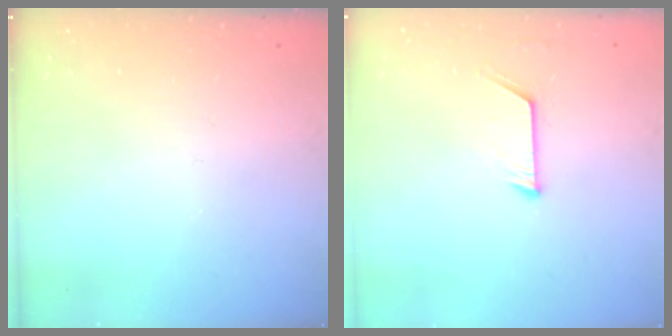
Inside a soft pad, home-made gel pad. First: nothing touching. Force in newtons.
{"total": 6.3, "press": 6.3, "slide": 0.5}